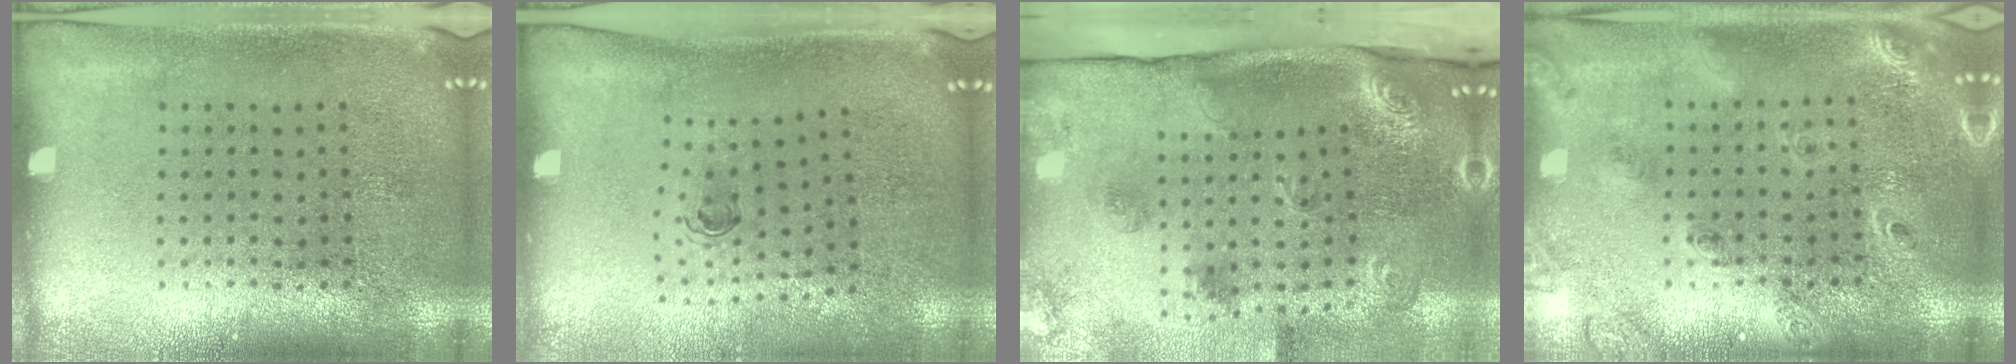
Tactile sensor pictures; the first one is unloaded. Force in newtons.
{"total": 0.7, "press": 0.4, "slide": 0.6}
{"total": 3.1, "press": 2.0, "slide": 2.4}
{"total": 1.7, "press": 1.6, "slide": 0.6}